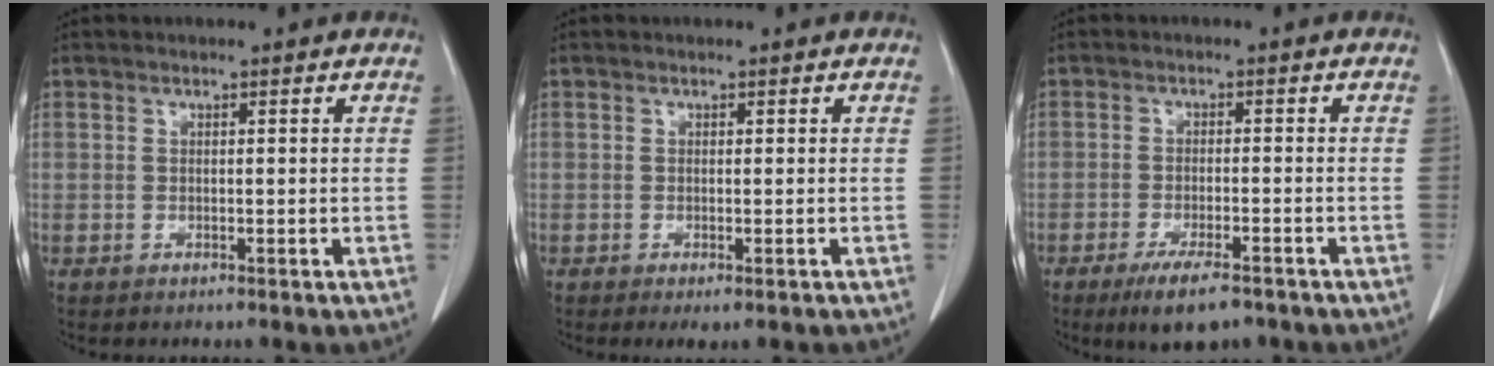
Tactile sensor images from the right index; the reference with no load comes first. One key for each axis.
{"total": 1.7, "fx": -1.0, "fy": 0.4, "fz": 1.3, "tx": -0.012, "ty": -0.005, "tz": -0.015}
{"total": 6.9, "fx": -5.0, "fy": 1.7, "fz": 4.5, "tx": -0.074, "ty": -0.012, "tz": -0.077}